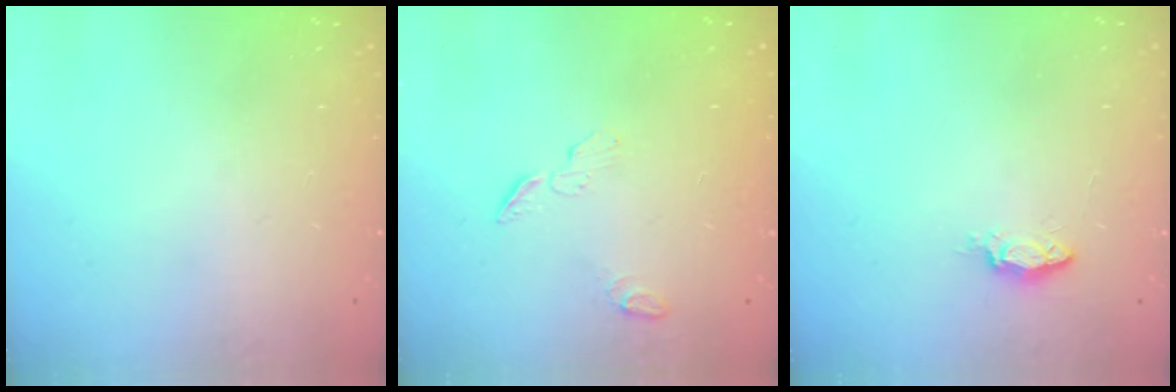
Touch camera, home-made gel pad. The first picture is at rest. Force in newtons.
{"total": 4.4, "press": 4.4, "slide": 0.5}
{"total": 3.5, "press": 3.5, "slide": 0.4}